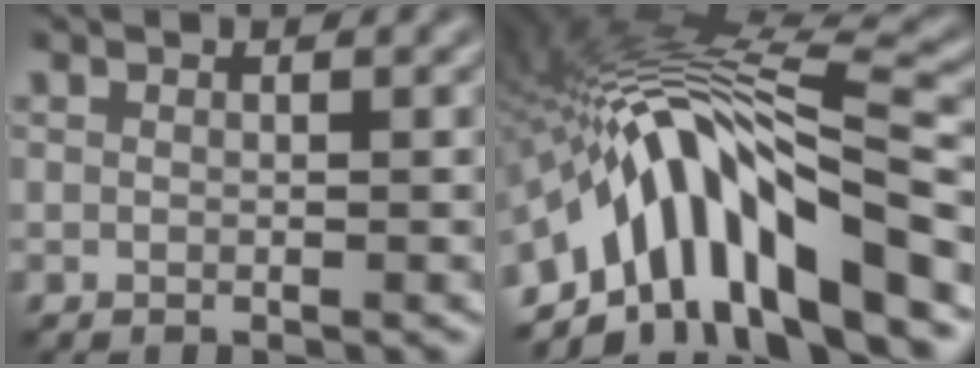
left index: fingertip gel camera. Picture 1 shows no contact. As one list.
[{"total": 13.3, "force": [-6.0, 3.6, 11.3], "torque": [-0.184, 0.023, -0.096]}]